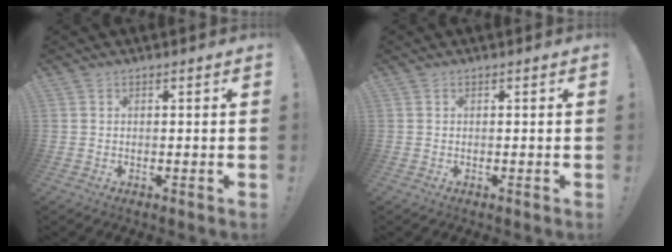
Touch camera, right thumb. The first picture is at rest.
{"total": 0.0}